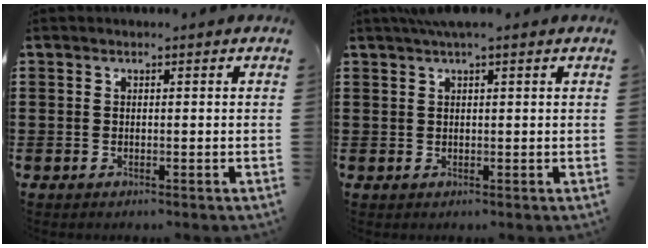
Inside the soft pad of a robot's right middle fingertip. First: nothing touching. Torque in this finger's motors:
{"motor_torque": [-0.26, -0.43, 0.75, 0.13]}